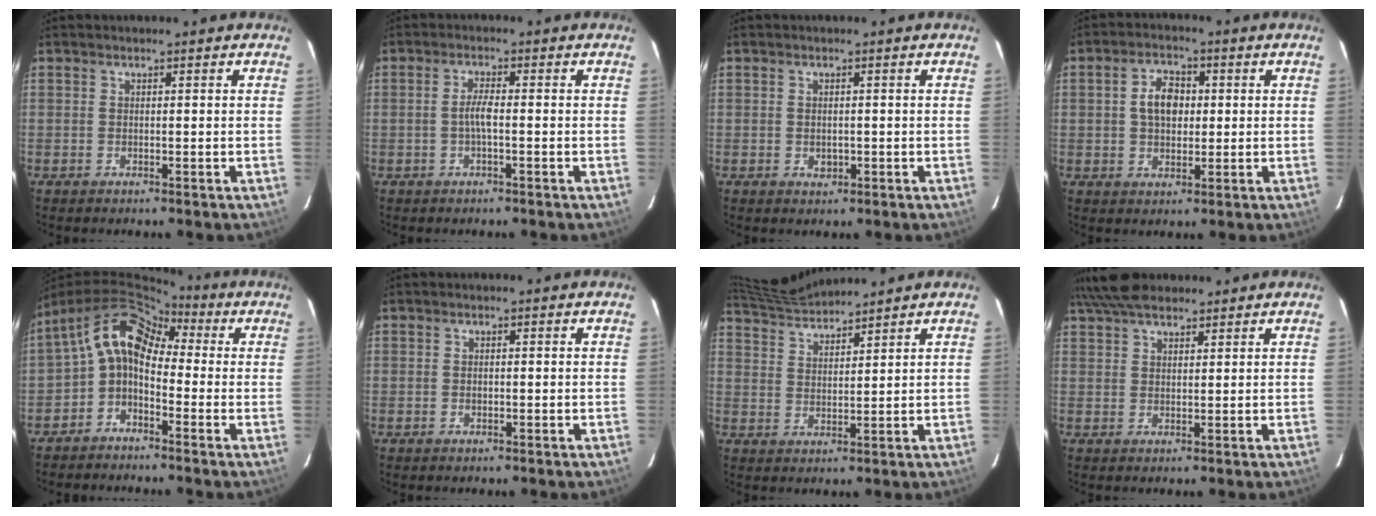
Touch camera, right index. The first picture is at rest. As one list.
[{"total": 2.5, "force": [-0.7, 0.2, 2.4], "torque": [-0.049, 0.003, -0.013]}, {"total": 1.7, "force": [-0.3, 1.4, 0.9], "torque": [-0.013, 0.000, -0.003]}, {"total": 6.2, "force": [0.8, 4.2, 4.4], "torque": [-0.079, 0.015, 0.016]}, {"total": 7.3, "force": [0.0, 4.6, 5.6], "torque": [-0.100, 0.024, -0.013]}, {"total": 0.6, "force": [-0.1, 0.4, 0.4], "torque": [-0.007, 0.001, -0.001]}, {"total": 8.1, "force": [8.0, -0.6, 1.2], "torque": [-0.031, 0.001, 0.147]}, {"total": 6.8, "force": [6.1, 1.9, 2.4], "torque": [-0.052, 0.024, 0.111]}]